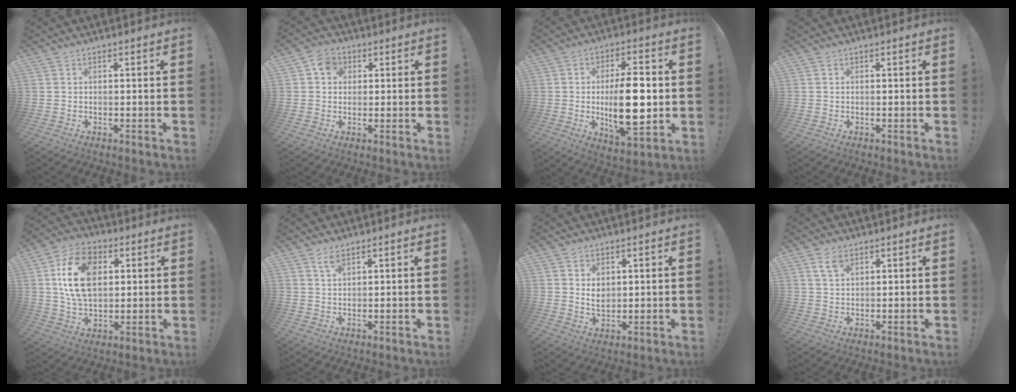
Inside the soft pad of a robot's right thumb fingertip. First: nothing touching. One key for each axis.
{"total": 5.3, "fx": 1.3, "fy": 4.5, "fz": 2.5, "tx": -0.038, "ty": 0.008, "tz": 0.025}
{"total": 16.9, "fx": -0.9, "fy": 8.9, "fz": 14.4, "tx": -0.230, "ty": 0.004, "tz": -0.015}
{"total": 0.0}
{"total": 17.6, "fx": 4.0, "fy": 12.1, "fz": 12.1, "tx": -0.214, "ty": 0.007, "tz": 0.072}
{"total": 3.0, "fx": 1.9, "fy": 0.8, "fz": 2.1, "tx": -0.036, "ty": -0.007, "tz": 0.032}
{"total": 4.5, "fx": 1.6, "fy": 3.5, "fz": 2.4, "tx": -0.031, "ty": -0.004, "tz": 0.027}
{"total": 4.2, "fx": 2.4, "fy": 2.1, "fz": 2.8, "tx": -0.049, "ty": -0.005, "tz": 0.043}